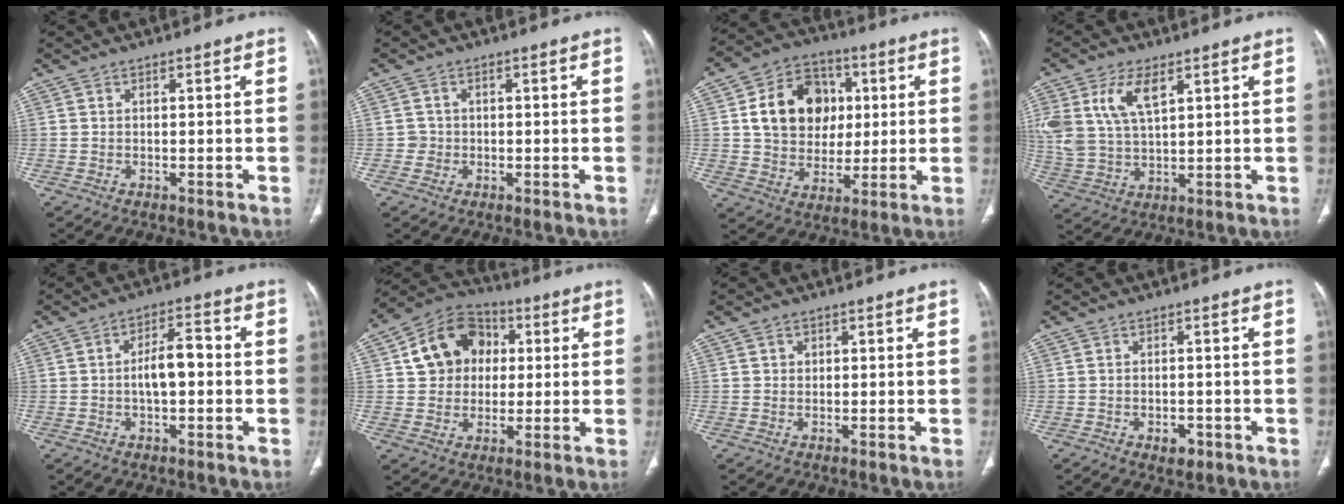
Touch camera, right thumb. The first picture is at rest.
{"total": 2.0, "force": [-0.3, 2.0, 0.1], "torque": [0.011, 0.008, -0.006]}
{"total": 16.1, "force": [3.2, 13.0, 8.9], "torque": [-0.112, 0.007, 0.057]}
{"total": 11.3, "force": [4.9, 5.8, 8.4], "torque": [-0.178, -0.010, 0.106]}
{"total": 6.9, "force": [-0.4, 3.3, 6.0], "torque": [-0.096, 0.021, -0.014]}
{"total": 13.4, "force": [2.7, 11.2, 6.8], "torque": [-0.084, 0.012, 0.039]}
{"total": 1.3, "force": [0.4, 1.1, 0.4], "torque": [0.001, 0.001, 0.005]}
{"total": 2.7, "force": [-1.2, 1.8, 1.7], "torque": [-0.017, 0.002, -0.011]}